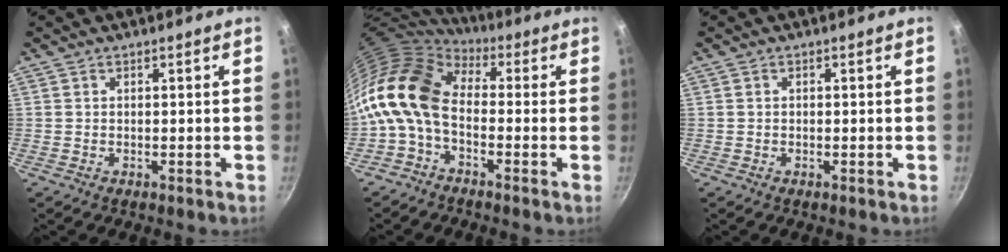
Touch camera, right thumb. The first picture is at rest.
{"total": 12.9, "force": [-1.4, 8.3, 9.8], "torque": [-0.178, 0.027, -0.048]}
{"total": 0.0}